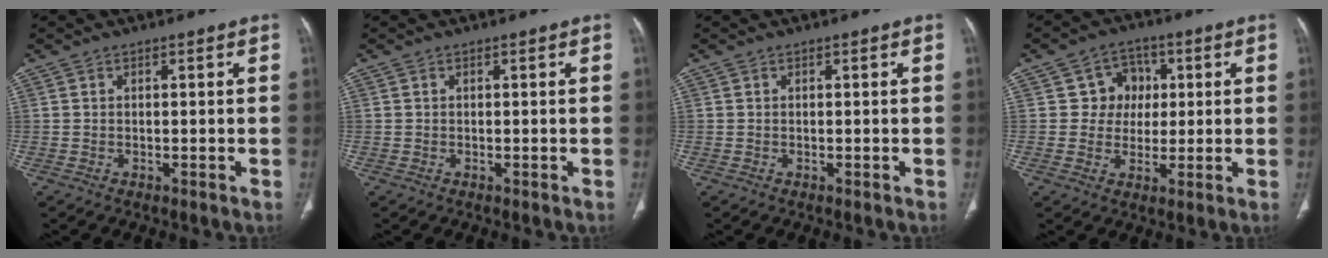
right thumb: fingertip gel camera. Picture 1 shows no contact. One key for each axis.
{"total": 0.0}
{"total": 0.0}
{"total": 6.8, "fx": 1.4, "fy": 6.4, "fz": 2.0, "tx": 0.015, "ty": 0.008, "tz": 0.016}